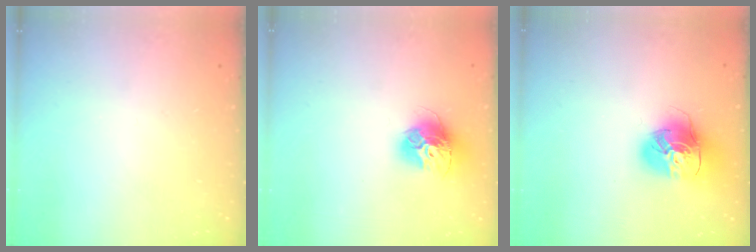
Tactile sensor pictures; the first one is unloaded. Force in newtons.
{"total": 13.8, "press": 13.8, "slide": 1.3}
{"total": 16.2, "press": 16.1, "slide": 2.0}